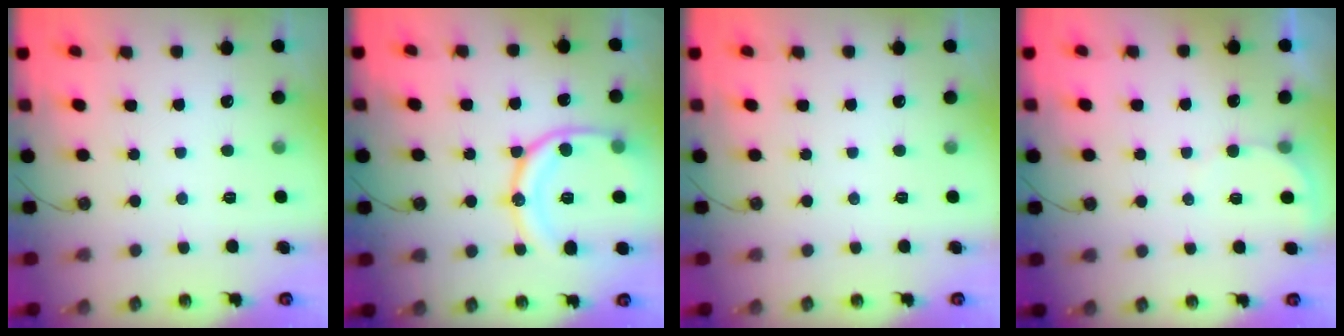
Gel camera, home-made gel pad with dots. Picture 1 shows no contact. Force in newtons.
{"total": 16.4, "press": 16.3, "slide": 1.9}
{"total": 0.0}
{"total": 2.2, "press": 2.2, "slide": 0.2}